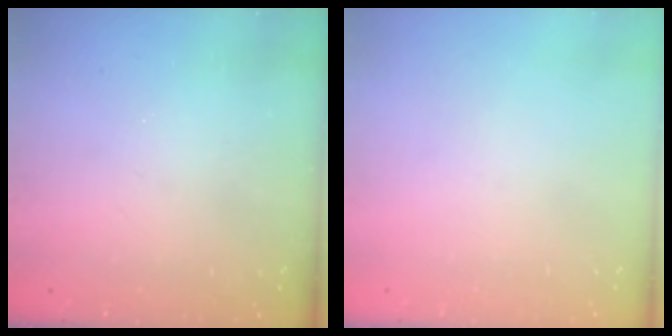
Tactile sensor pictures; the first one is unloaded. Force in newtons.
{"total": 0.0}